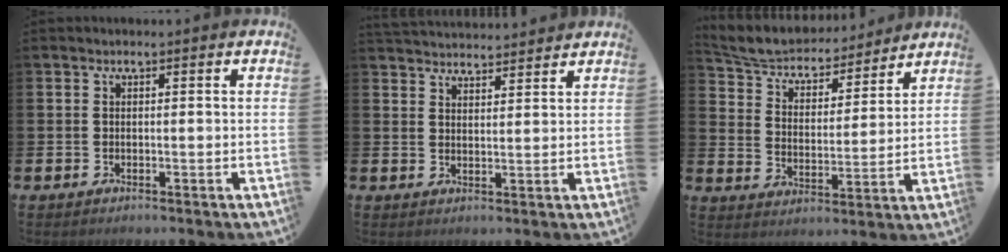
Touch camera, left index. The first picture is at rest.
{"total": 3.7, "force": [3.7, 0.4, -0.2], "torque": [-0.005, -0.023, 0.067]}
{"total": 6.7, "force": [6.4, 1.7, 1.3], "torque": [-0.065, -0.048, 0.111]}